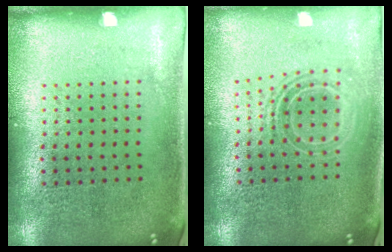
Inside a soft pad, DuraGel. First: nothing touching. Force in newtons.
{"total": 1.7, "press": 1.3, "slide": 1.0}